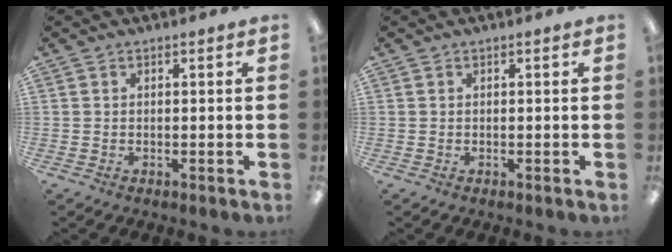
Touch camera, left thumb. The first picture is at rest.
{"total": 0.0}